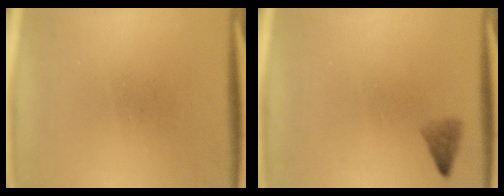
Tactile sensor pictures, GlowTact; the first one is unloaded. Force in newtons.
{"total": 1.6}